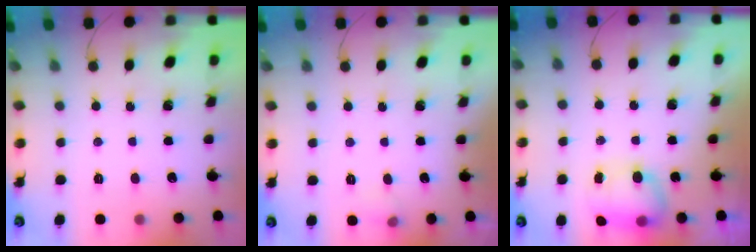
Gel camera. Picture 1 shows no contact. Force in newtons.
{"total": 4.8, "press": 4.3, "slide": 2.1}
{"total": 7.6, "press": 7.6, "slide": 0.7}